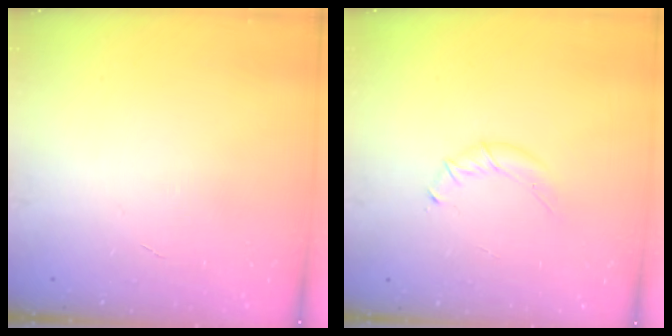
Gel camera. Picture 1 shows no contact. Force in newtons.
{"total": 4.1, "press": 4.0, "slide": 0.9}